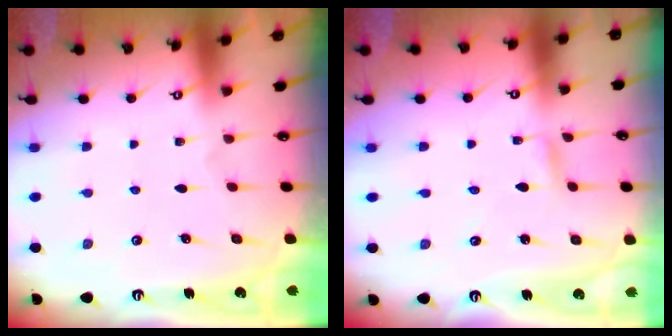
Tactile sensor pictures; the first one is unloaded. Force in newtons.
{"total": 2.5, "press": 2.5, "slide": 0.2}